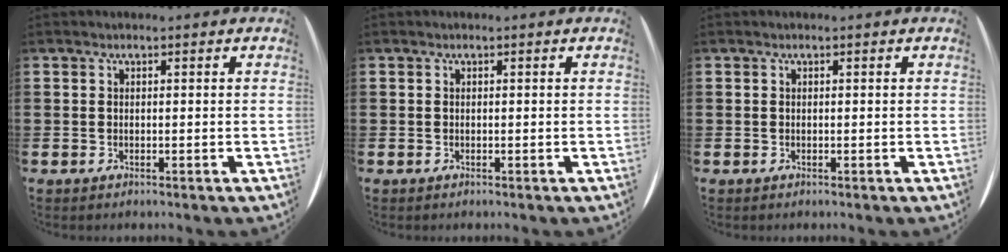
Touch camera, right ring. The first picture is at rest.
{"total": 0.0}
{"total": 0.0}